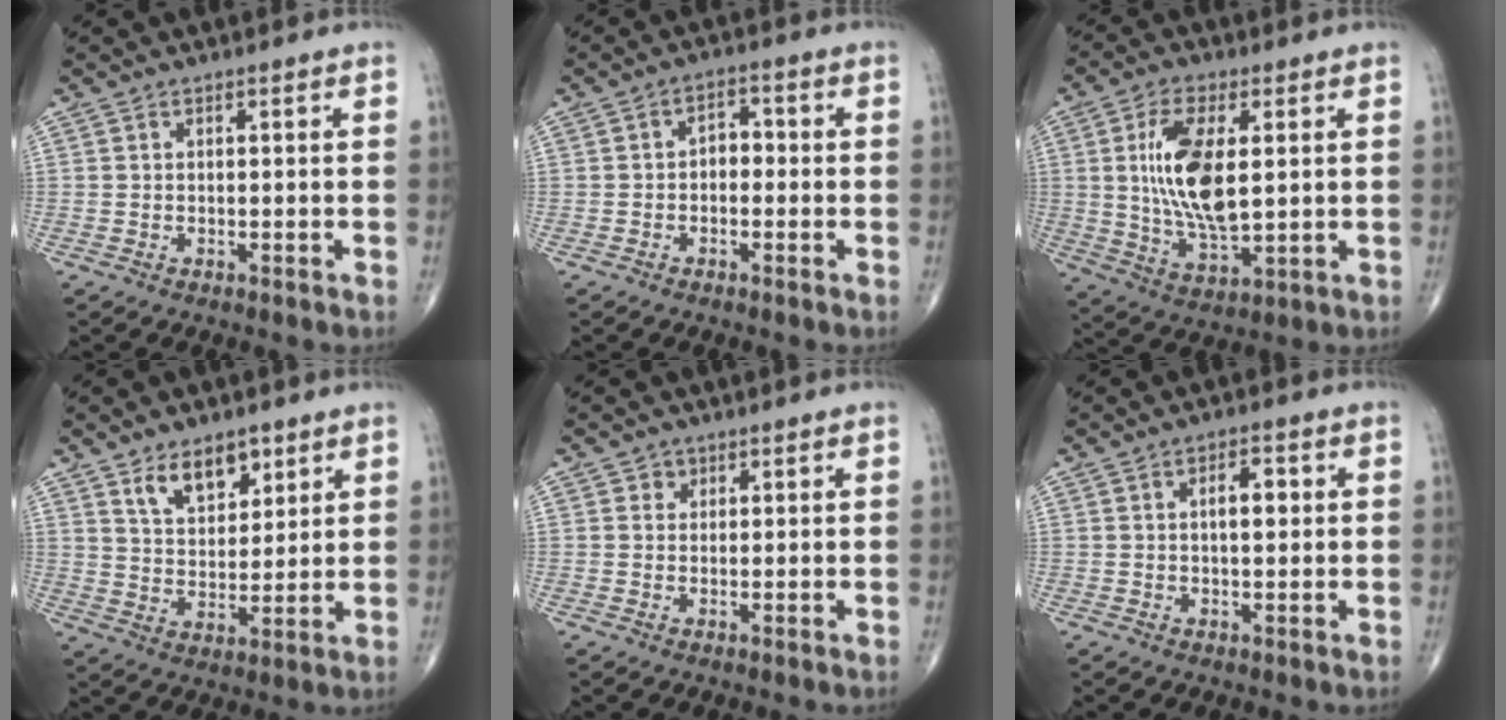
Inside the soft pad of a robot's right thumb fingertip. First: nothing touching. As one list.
[{"total": 3.5, "force": [-0.5, 2.5, 2.5], "torque": [-0.023, 0.016, -0.017]}, {"total": 14.5, "force": [2.2, 6.5, 12.8], "torque": [-0.243, -0.019, 0.047]}, {"total": 9.2, "force": [5.5, 5.1, 5.4], "torque": [-0.062, -0.036, 0.100]}, {"total": 1.6, "force": [0.7, 1.4, 0.3], "torque": [0.009, -0.001, 0.007]}, {"total": 4.3, "force": [0.8, 2.0, 3.7], "torque": [-0.050, 0.004, 0.010]}]